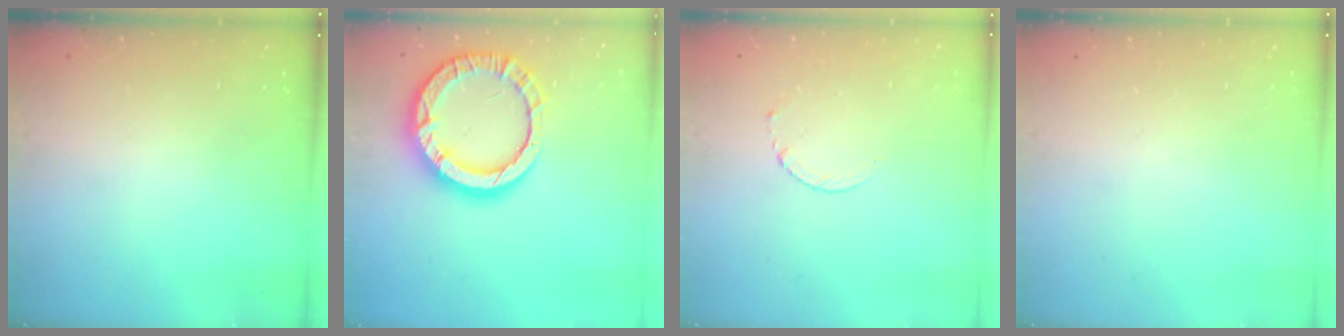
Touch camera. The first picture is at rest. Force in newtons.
{"total": 16.4, "press": 16.3, "slide": 1.9}
{"total": 2.5, "press": 2.5, "slide": 0.3}
{"total": 0.0}